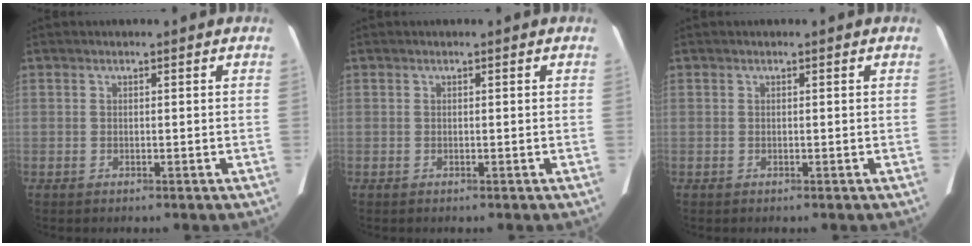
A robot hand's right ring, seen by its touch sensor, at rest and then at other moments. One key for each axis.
{"total": 0.0}
{"total": 0.0}